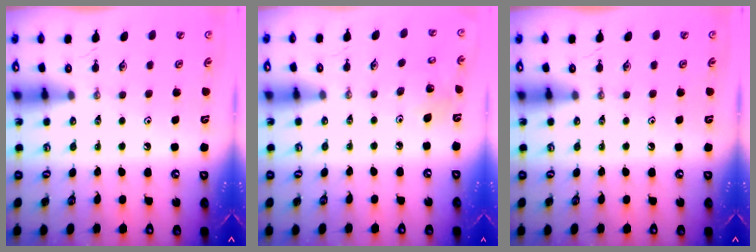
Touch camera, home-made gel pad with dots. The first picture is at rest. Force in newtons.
{"total": 5.1, "press": 4.6, "slide": 2.1}
{"total": 0.0}